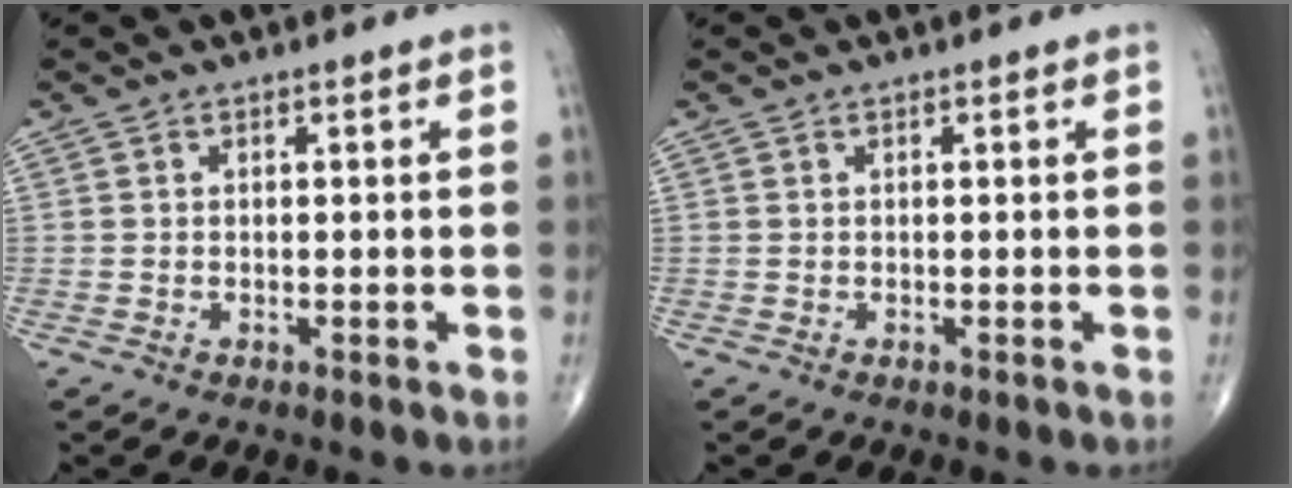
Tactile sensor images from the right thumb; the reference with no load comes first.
{"total": 0.0}